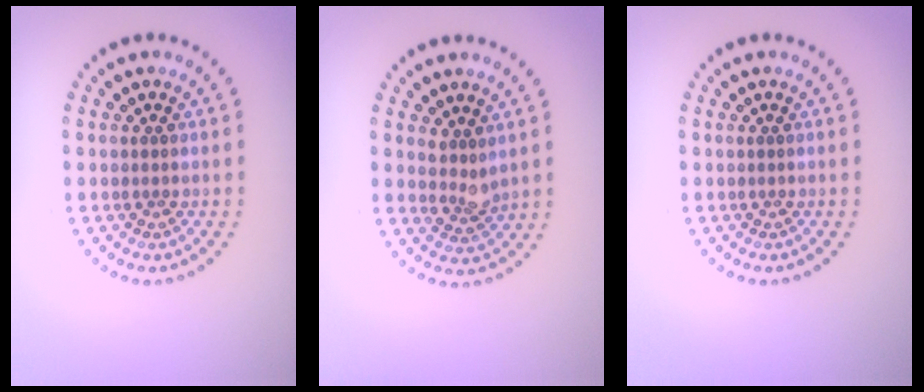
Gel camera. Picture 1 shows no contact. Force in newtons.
{"total": 1.9, "press": 1.5, "slide": 1.2}
{"total": 0.0}